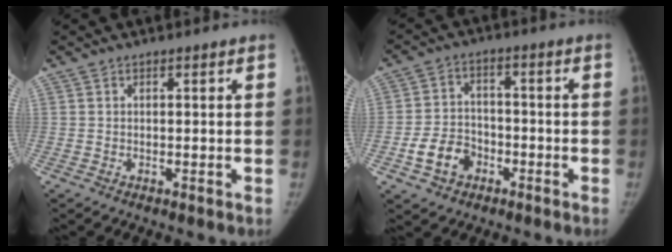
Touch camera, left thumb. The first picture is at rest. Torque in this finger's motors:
{"motor_torque": [-0.23, 0.54, 0.34, -0.29, 0.04]}